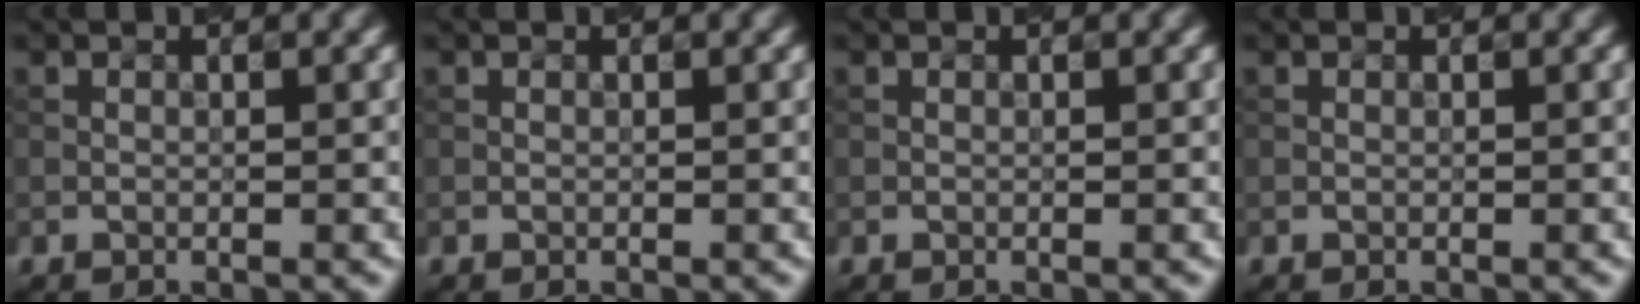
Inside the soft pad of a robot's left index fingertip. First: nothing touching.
{"total": 0.0}
{"total": 0.0}
{"total": 0.0}